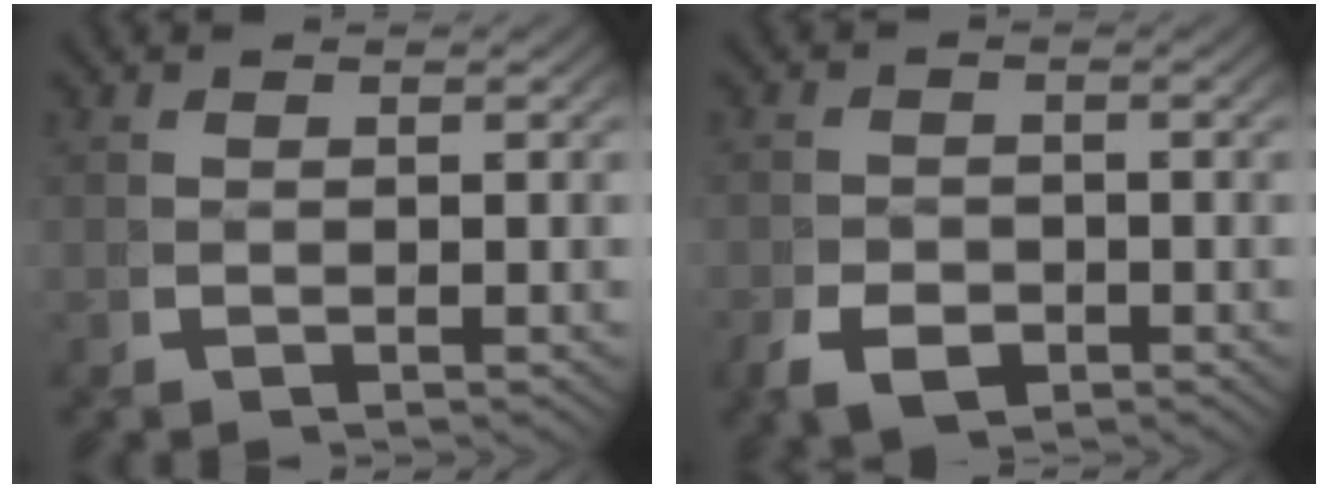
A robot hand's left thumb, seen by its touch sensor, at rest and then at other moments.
{"total": 2.9, "force": [-1.6, 1.9, 1.5], "torque": [-0.028, -0.014, -0.025]}